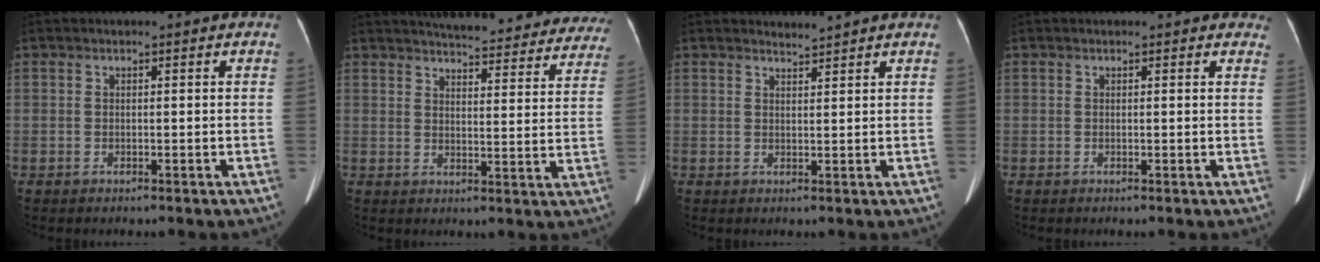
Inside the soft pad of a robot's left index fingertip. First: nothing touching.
{"total": 26.6, "force": [24.5, 5.2, 9.2], "torque": [-0.125, -0.051, 0.278]}
{"total": 1.4, "force": [1.3, -0.4, -0.2], "torque": [-0.009, -0.002, 0.027]}
{"total": 4.8, "force": [4.2, 1.8, 1.4], "torque": [-0.002, 0.009, 0.028]}